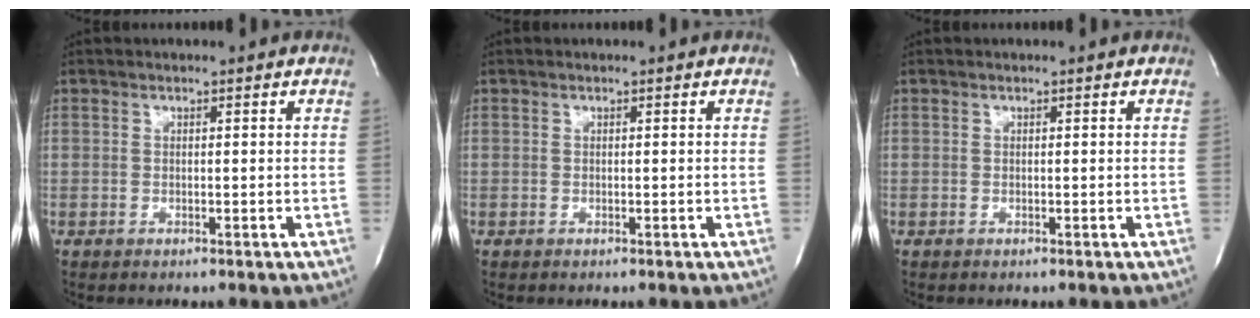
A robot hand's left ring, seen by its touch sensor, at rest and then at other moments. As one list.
[{"total": 0.0}, {"total": 0.0}]